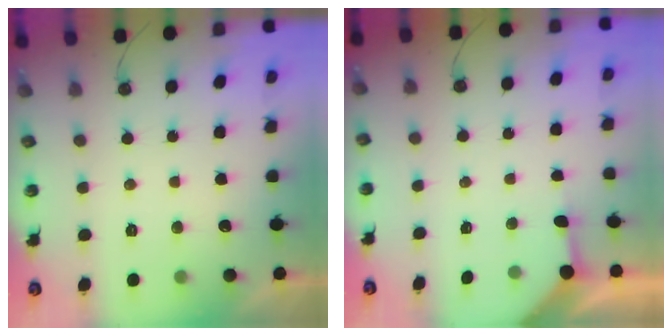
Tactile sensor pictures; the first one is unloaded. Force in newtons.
{"total": 2.7, "press": 2.7, "slide": 0.4}